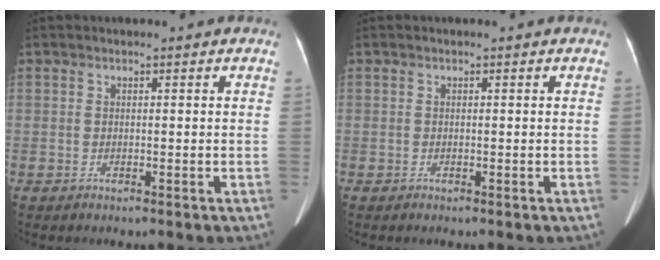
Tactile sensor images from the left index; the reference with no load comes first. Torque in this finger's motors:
{"motor_torque": [-0.11, -0.15, -0.02, 0.00]}